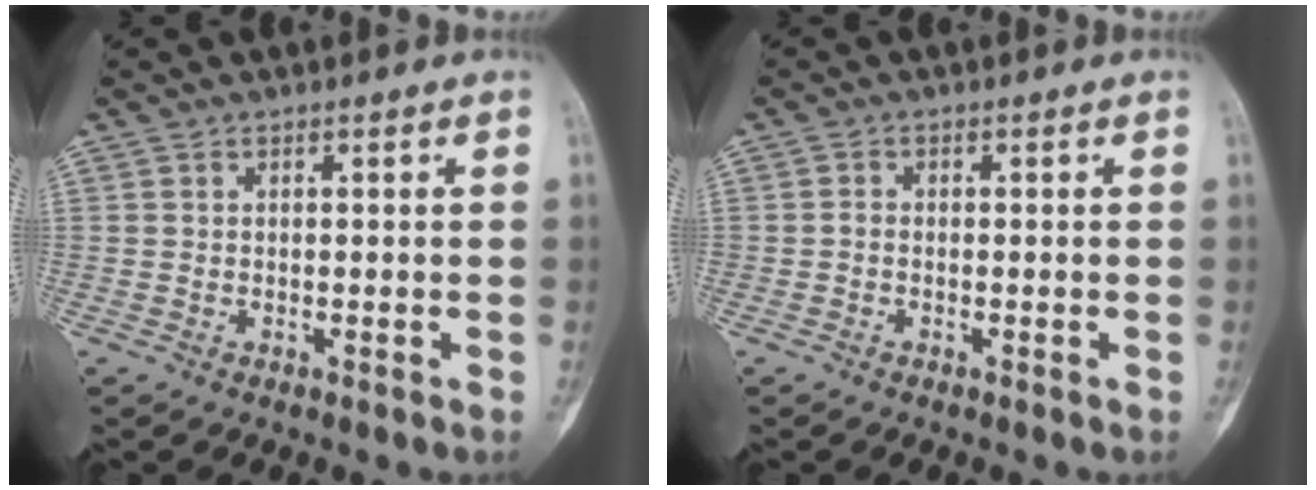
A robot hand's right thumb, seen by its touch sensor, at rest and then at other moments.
{"total": 0.9, "force": [-0.4, 0.6, 0.5], "torque": [-0.010, 0.001, -0.013]}